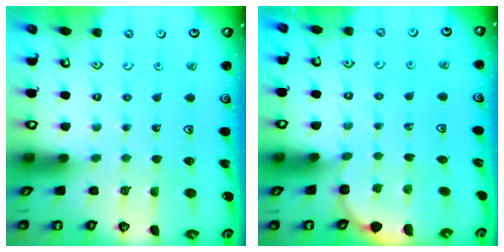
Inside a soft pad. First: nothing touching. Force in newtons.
{"total": 3.9, "press": 3.8, "slide": 0.9}